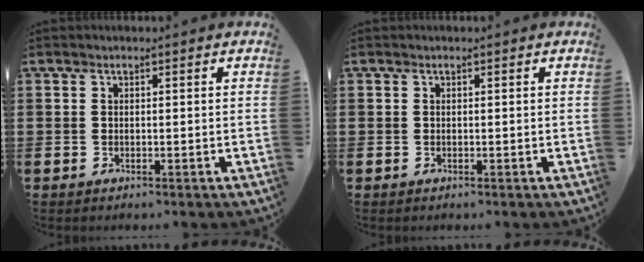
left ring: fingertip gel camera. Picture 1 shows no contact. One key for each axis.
{"total": 0.0}